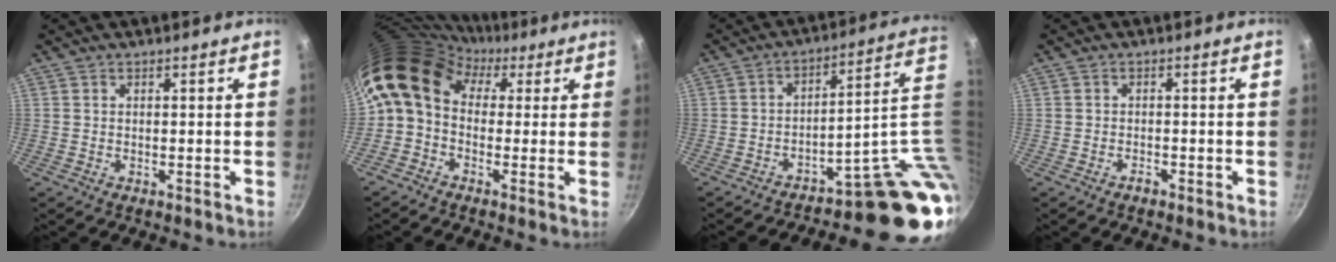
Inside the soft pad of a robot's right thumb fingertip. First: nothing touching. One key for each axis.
{"total": 13.6, "fx": 2.9, "fy": 10.2, "fz": 8.5, "tx": -0.158, "ty": 0.031, "tz": 0.025}
{"total": 16.4, "fx": -4.5, "fy": 4.8, "fz": 15.0, "tx": -0.123, "ty": 0.031, "tz": -0.062}
{"total": 1.2, "fx": -1.0, "fy": 0.6, "fz": 0.5, "tx": -0.008, "ty": 0.012, "tz": -0.017}